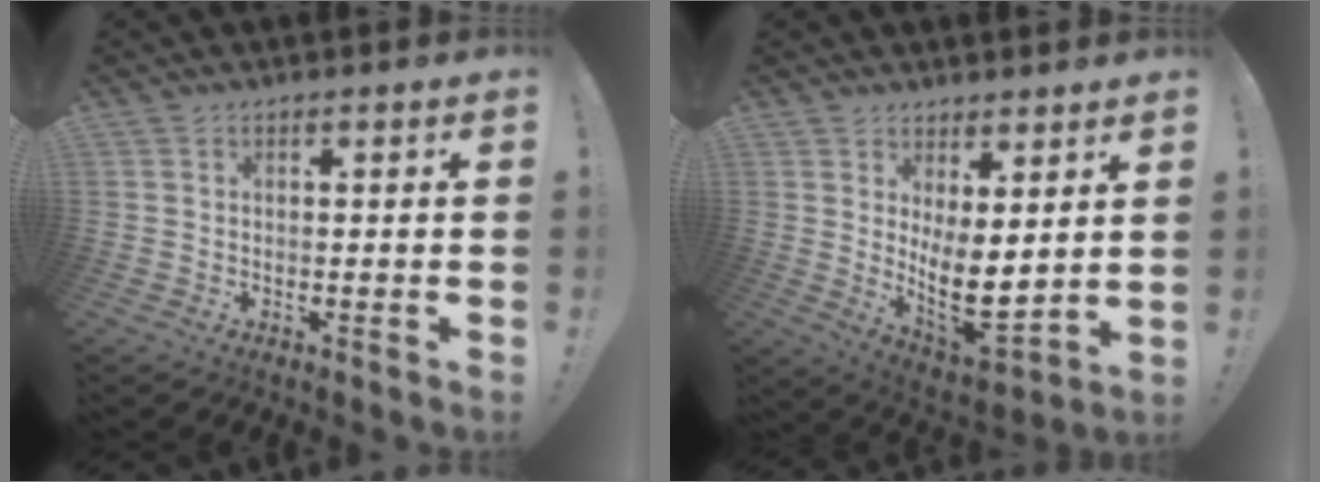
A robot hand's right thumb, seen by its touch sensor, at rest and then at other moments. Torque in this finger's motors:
{"motor_torque": [-0.43, 0.96, 0.59, 0.58, 0.10]}